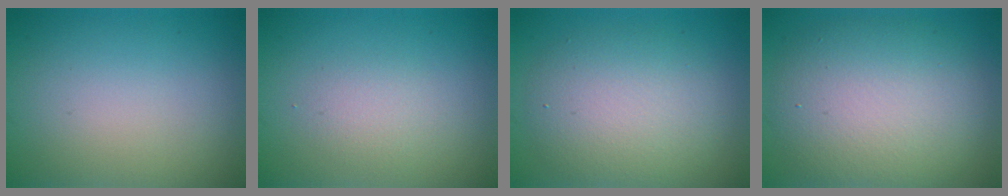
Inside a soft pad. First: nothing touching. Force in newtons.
{"total": 1.6, "press": 1.6, "slide": 0.1}
{"total": 5.6, "press": 5.6, "slide": 0.2}
{"total": 8.8, "press": 8.8, "slide": 0.9}